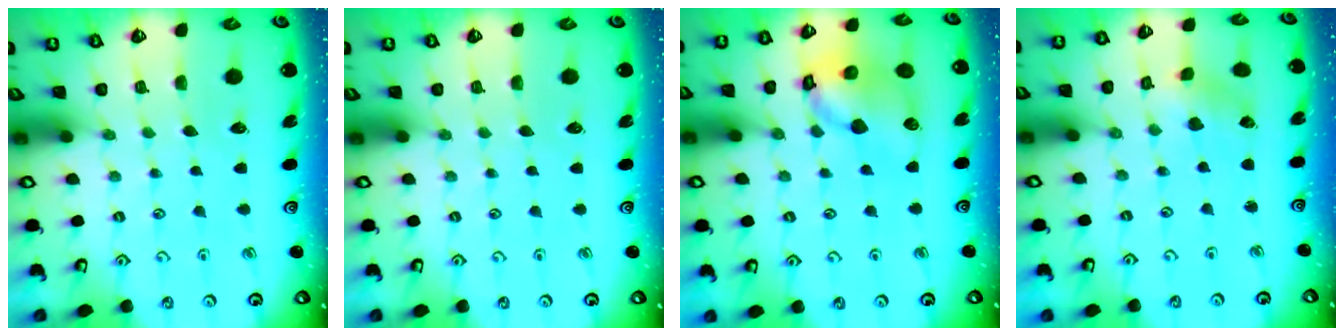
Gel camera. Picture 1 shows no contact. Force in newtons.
{"total": 0.0}
{"total": 12.6, "press": 12.4, "slide": 1.9}
{"total": 2.0, "press": 2.0, "slide": 0.2}